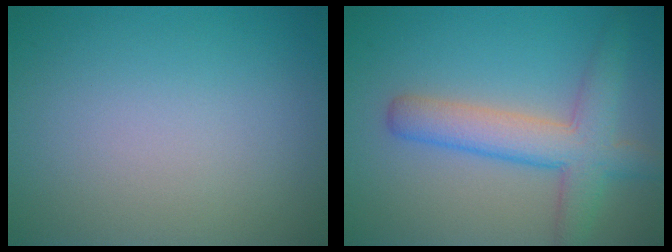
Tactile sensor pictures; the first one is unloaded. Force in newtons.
{"total": 5.5, "press": 5.5, "slide": 0.2}